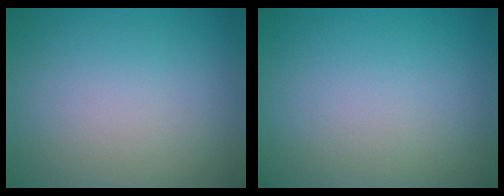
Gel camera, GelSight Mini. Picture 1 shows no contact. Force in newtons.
{"total": 0.0}